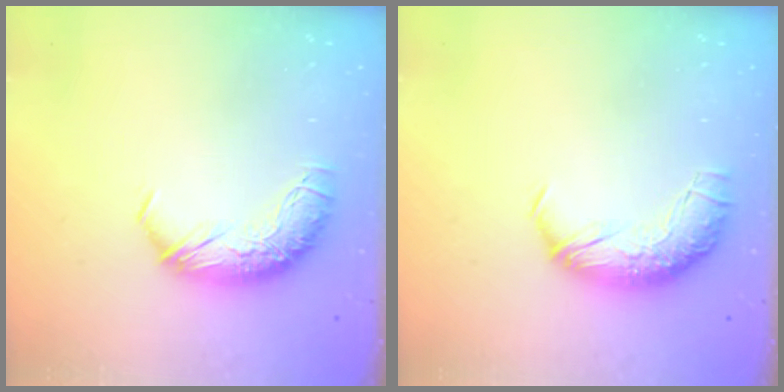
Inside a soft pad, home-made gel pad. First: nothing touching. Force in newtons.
{"total": 2.5, "press": 1.2, "slide": 2.2}